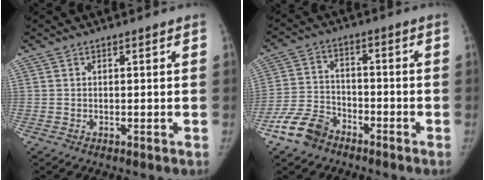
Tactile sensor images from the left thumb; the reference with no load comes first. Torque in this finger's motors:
{"motor_torque": [-1.01, 1.25, 0.86, 0.37, 0.01]}